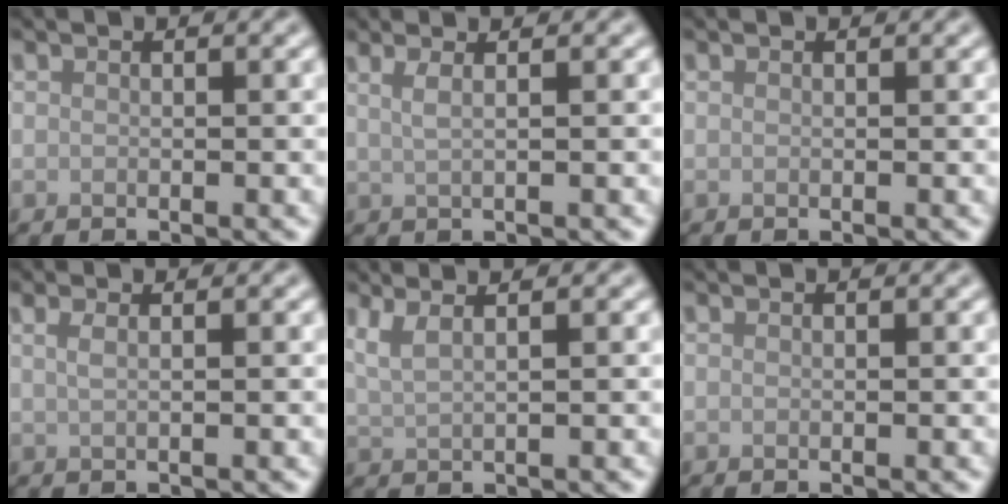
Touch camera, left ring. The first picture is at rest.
{"total": 3.2, "force": [1.5, 1.5, 2.4], "torque": [-0.025, 0.009, -0.008]}
{"total": 0.0}
{"total": 2.1, "force": [0.9, 1.0, 1.6], "torque": [-0.021, -0.002, 0.000]}
{"total": 2.8, "force": [1.8, 1.0, 1.9], "torque": [-0.026, 0.009, 0.020]}
{"total": 0.0}